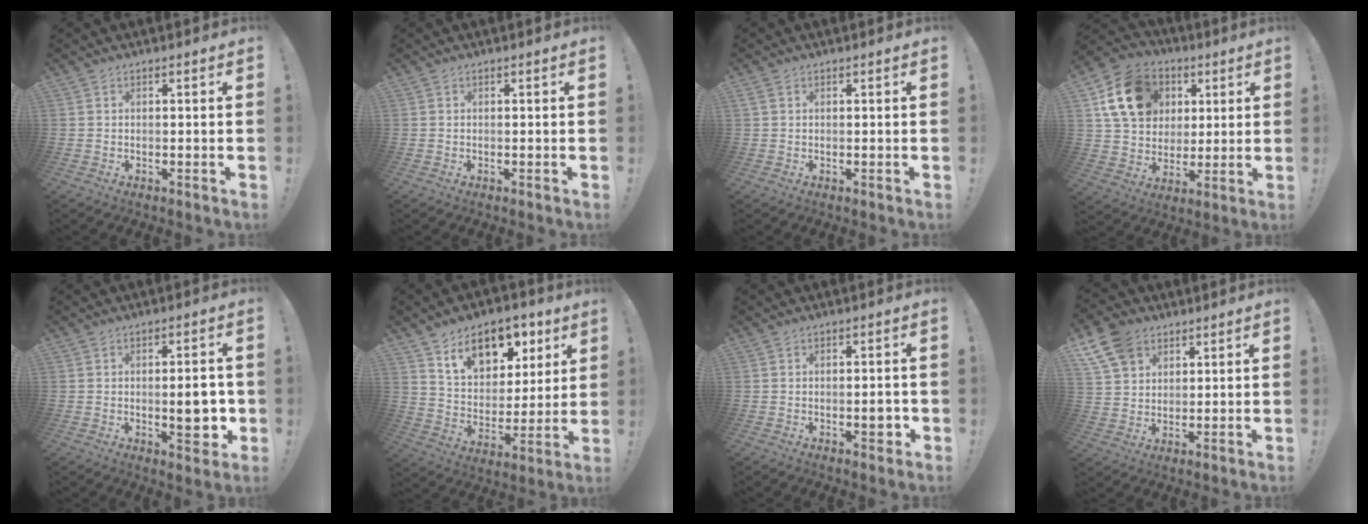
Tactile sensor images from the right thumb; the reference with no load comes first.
{"total": 0.0}
{"total": 1.1, "force": [0.5, 0.7, 0.6], "torque": [-0.018, 0.005, 0.011]}
{"total": 17.8, "force": [6.4, 13.9, 9.0], "torque": [-0.133, -0.014, 0.132]}
{"total": 8.4, "force": [-1.0, 2.9, 7.9], "torque": [-0.095, -0.003, -0.015]}
{"total": 14.8, "force": [9.4, 9.0, 7.2], "torque": [-0.109, -0.057, 0.168]}
{"total": 3.3, "force": [-0.8, 1.4, 2.9], "torque": [-0.031, 0.002, -0.015]}
{"total": 10.7, "force": [6.2, 7.5, 4.3], "torque": [-0.087, -0.028, 0.124]}